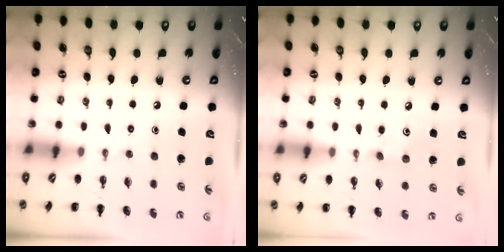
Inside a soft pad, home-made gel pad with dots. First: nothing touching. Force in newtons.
{"total": 3.8, "press": 3.7, "slide": 0.9}